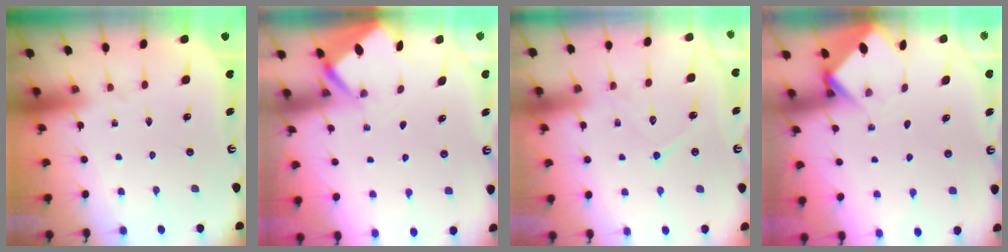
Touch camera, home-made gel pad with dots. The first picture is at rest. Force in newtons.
{"total": 2.8, "press": 2.7, "slide": 0.3}
{"total": 11.2, "press": 11.2, "slide": 1.0}
{"total": 3.9, "press": 3.9, "slide": 0.2}